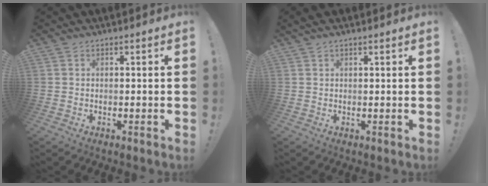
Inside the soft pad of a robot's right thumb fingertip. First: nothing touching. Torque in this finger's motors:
{"motor_torque": [0.59, 0.75, 0.82, 0.71, 0.03]}